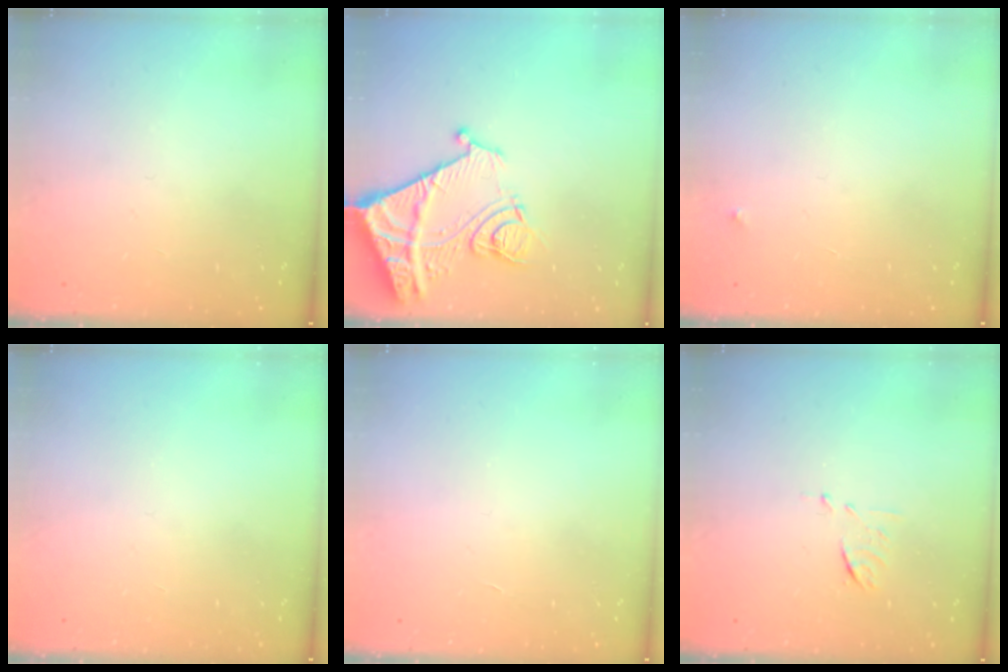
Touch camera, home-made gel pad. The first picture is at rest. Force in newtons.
{"total": 17.2, "press": 17.1, "slide": 2.0}
{"total": 2.5, "press": 2.4, "slide": 0.4}
{"total": 0.0}
{"total": 1.8, "press": 1.8, "slide": 0.1}
{"total": 5.9, "press": 5.9, "slide": 0.5}